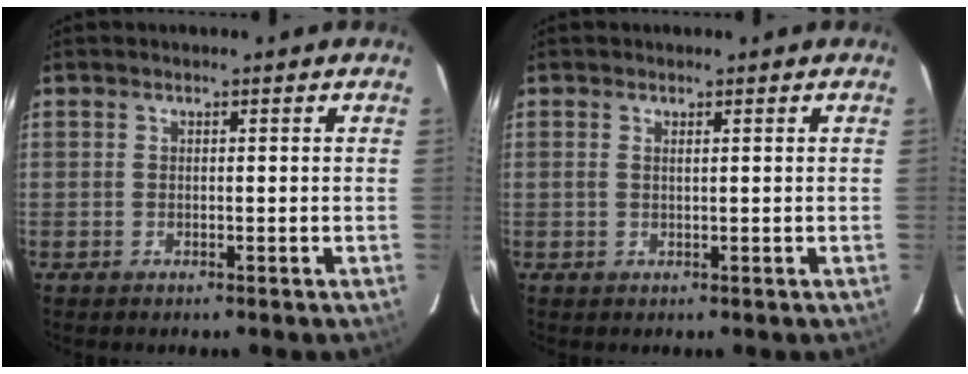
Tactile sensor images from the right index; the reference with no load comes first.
{"total": 0.5, "force": [0.3, 0.0, 0.4], "torque": [-0.010, 0.001, 0.005]}